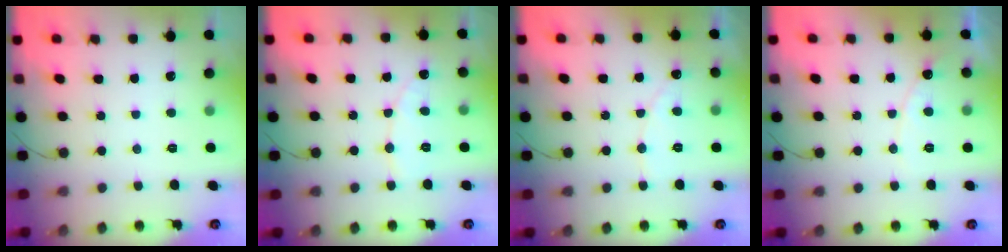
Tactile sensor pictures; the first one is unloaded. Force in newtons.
{"total": 6.0, "press": 6.0, "slide": 0.5}
{"total": 5.4, "press": 5.4, "slide": 0.3}
{"total": 7.0, "press": 7.0, "slide": 0.6}